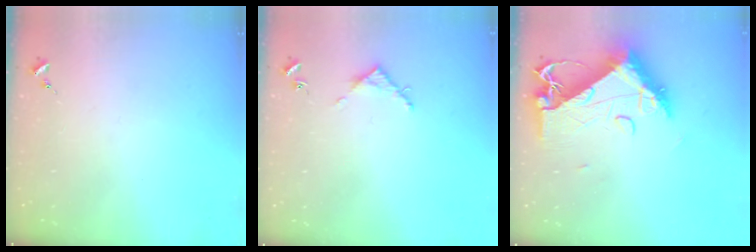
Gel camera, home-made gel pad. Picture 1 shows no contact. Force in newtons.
{"total": 4.0, "press": 4.0, "slide": 0.5}
{"total": 15.2, "press": 15.1, "slide": 1.3}